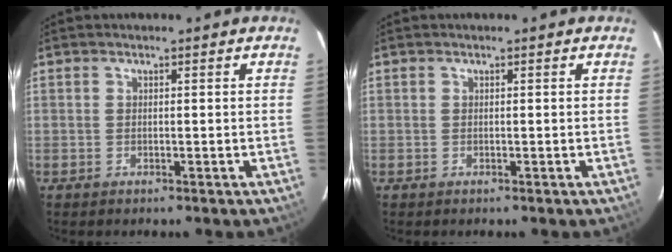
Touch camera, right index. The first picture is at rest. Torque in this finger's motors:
{"motor_torque": [0.00, 0.01, 0.00, 0.00]}